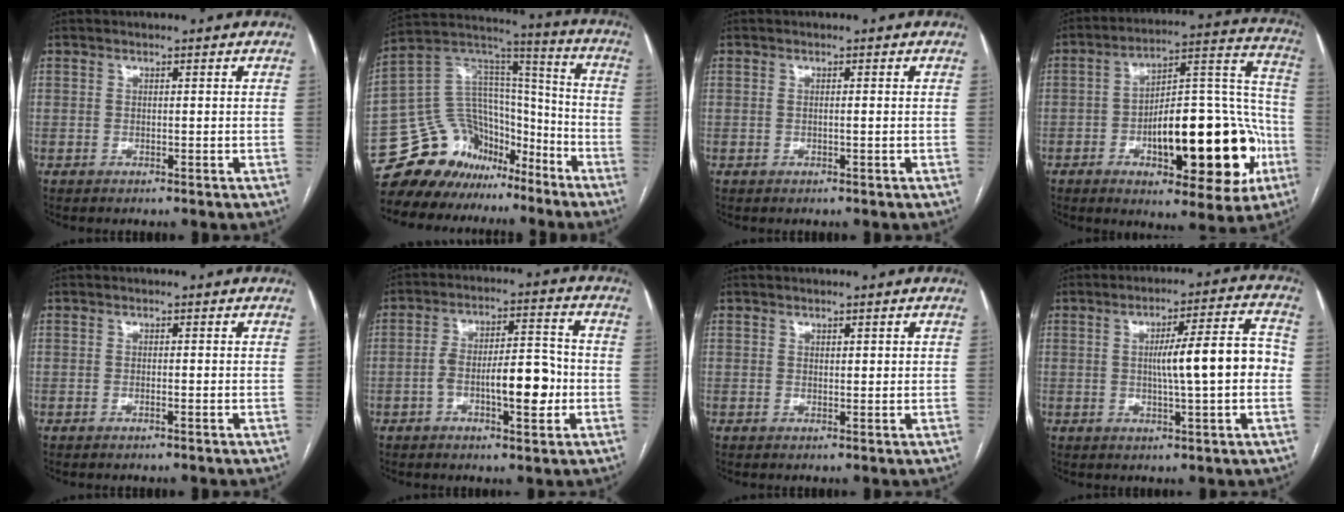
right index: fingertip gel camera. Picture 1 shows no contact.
{"total": 16.4, "force": [-12.6, 9.8, 3.6], "torque": [-0.064, 0.106, -0.214]}
{"total": 0.8, "force": [-0.1, 0.0, 0.8], "torque": [-0.014, 0.000, 0.000]}
{"total": 23.5, "force": [-7.1, 8.2, 20.9], "torque": [-0.260, 0.035, -0.089]}
{"total": 0.5, "force": [-0.3, 0.0, 0.5], "torque": [-0.010, 0.000, -0.004]}
{"total": 10.0, "force": [-2.5, 2.9, 9.2], "torque": [-0.150, 0.023, -0.038]}
{"total": 1.1, "force": [0.6, 0.4, 0.9], "torque": [-0.013, 0.000, 0.008]}
{"total": 10.8, "force": [-0.1, 0.9, 10.8], "torque": [-0.158, 0.022, -0.003]}